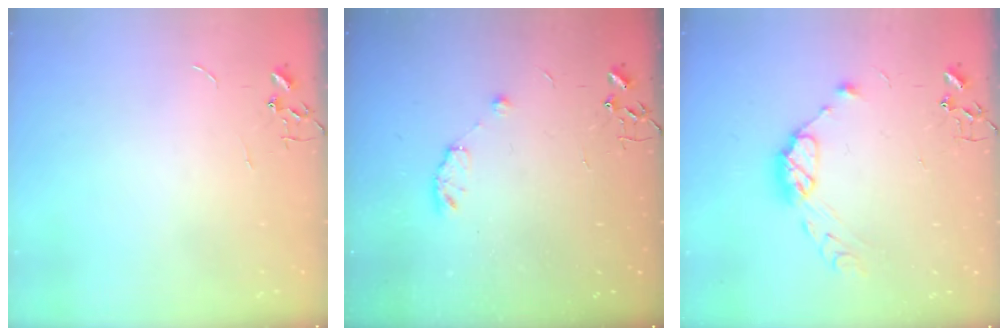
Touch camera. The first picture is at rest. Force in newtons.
{"total": 5.6, "press": 5.5, "slide": 0.7}
{"total": 10.4, "press": 10.4, "slide": 0.9}